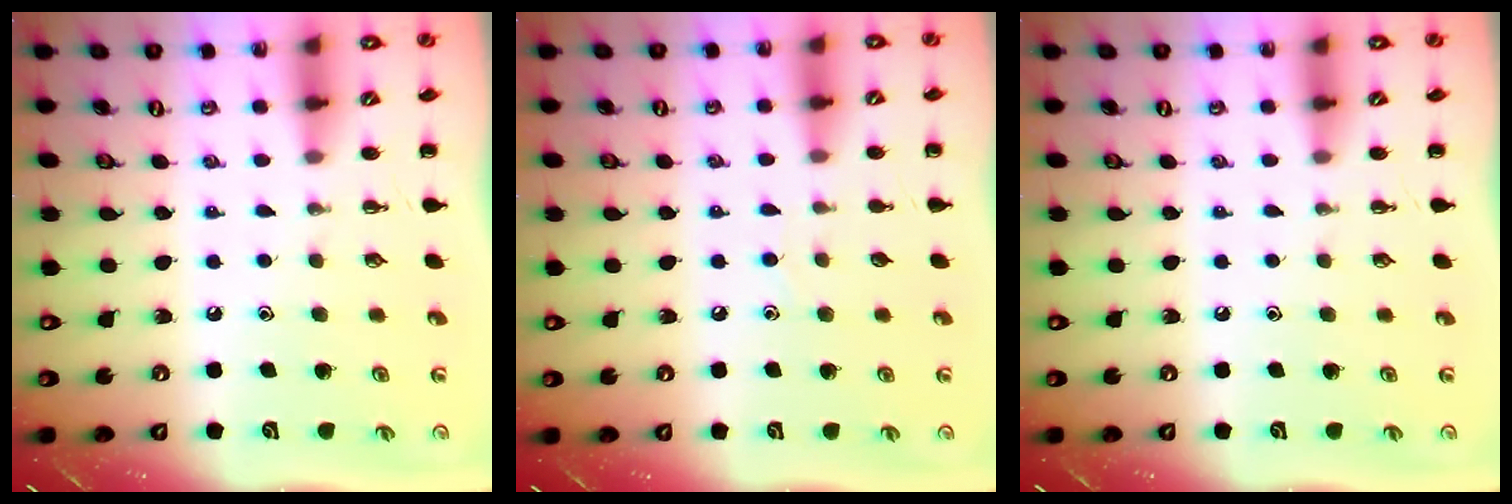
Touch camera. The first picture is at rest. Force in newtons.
{"total": 2.5, "press": 2.3, "slide": 0.9}
{"total": 0.0}